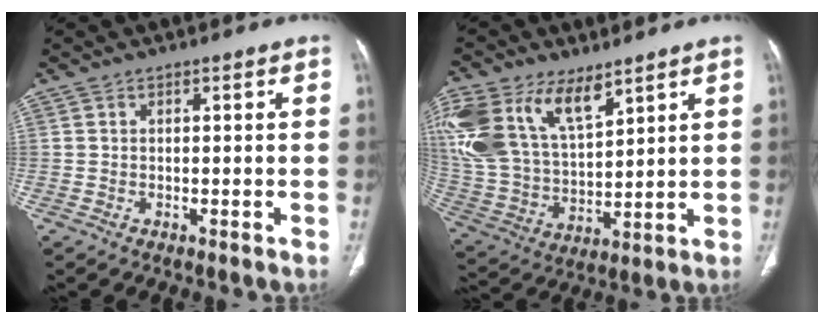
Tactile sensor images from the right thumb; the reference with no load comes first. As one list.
[{"total": 22.1, "force": [12.0, 12.0, 14.1], "torque": [-0.309, -0.017, 0.243]}]